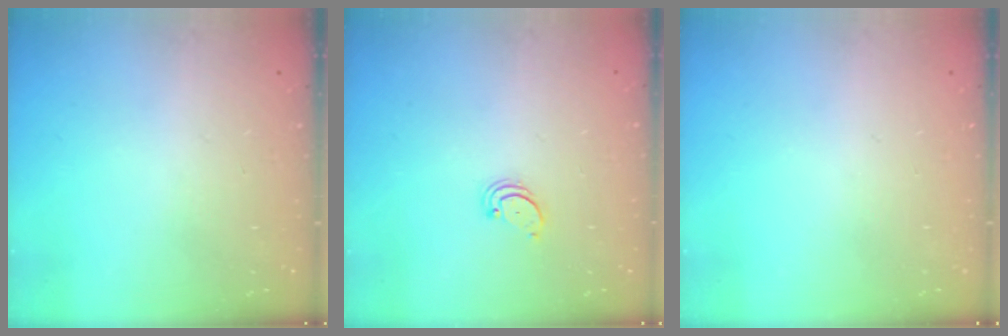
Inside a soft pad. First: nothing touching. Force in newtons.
{"total": 2.2, "press": 2.2, "slide": 0.2}
{"total": 0.0}